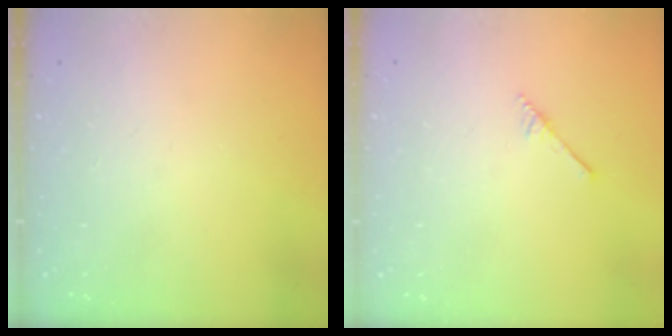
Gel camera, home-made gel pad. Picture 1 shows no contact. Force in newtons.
{"total": 2.9, "press": 2.9, "slide": 0.2}